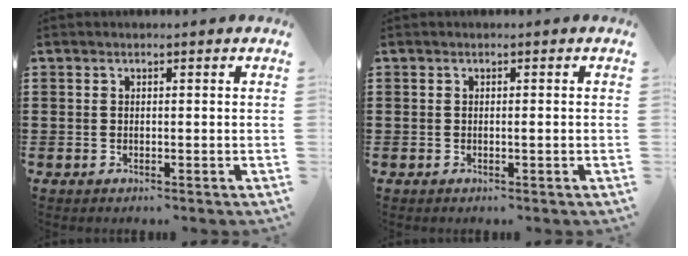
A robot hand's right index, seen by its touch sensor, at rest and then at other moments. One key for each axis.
{"total": 0.6, "fx": -0.1, "fy": 0.0, "fz": 0.6, "tx": -0.010, "ty": -0.003, "tz": -0.001}